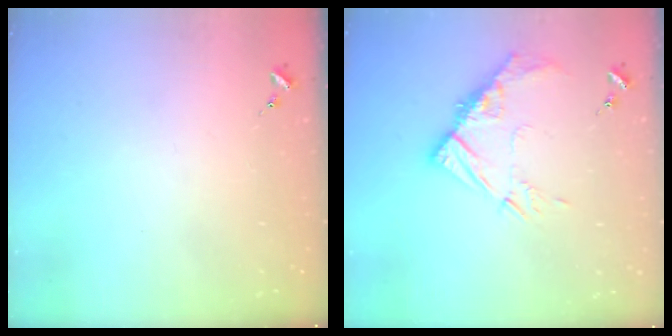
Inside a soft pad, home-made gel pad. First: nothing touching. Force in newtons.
{"total": 10.6, "press": 10.6, "slide": 0.5}